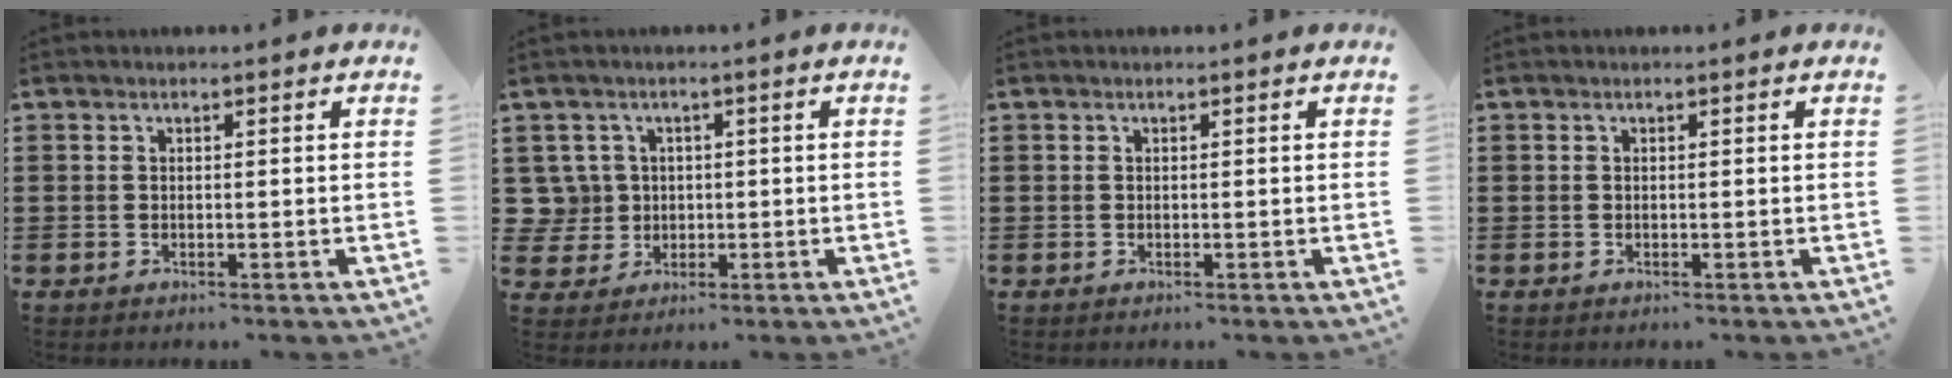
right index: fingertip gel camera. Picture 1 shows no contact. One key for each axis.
{"total": 4.8, "fx": 0.6, "fy": 4.7, "fz": 0.9, "tx": -0.047, "ty": 0.015, "tz": 0.010}
{"total": 0.0}
{"total": 0.0}